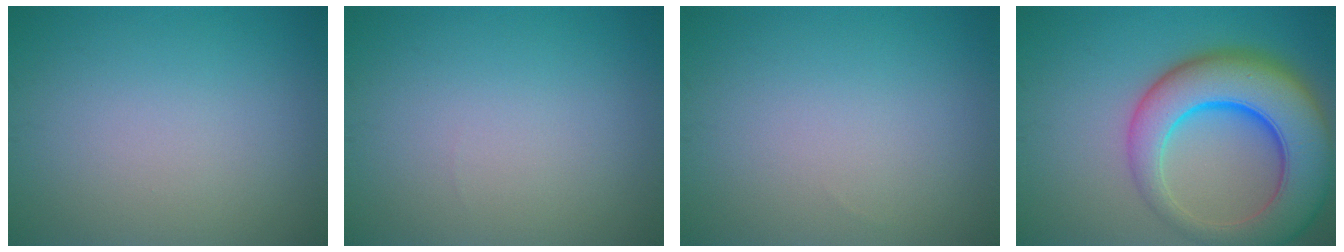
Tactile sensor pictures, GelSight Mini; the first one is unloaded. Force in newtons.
{"total": 0.0}
{"total": 0.0}
{"total": 10.9, "press": 10.9, "slide": 0.7}